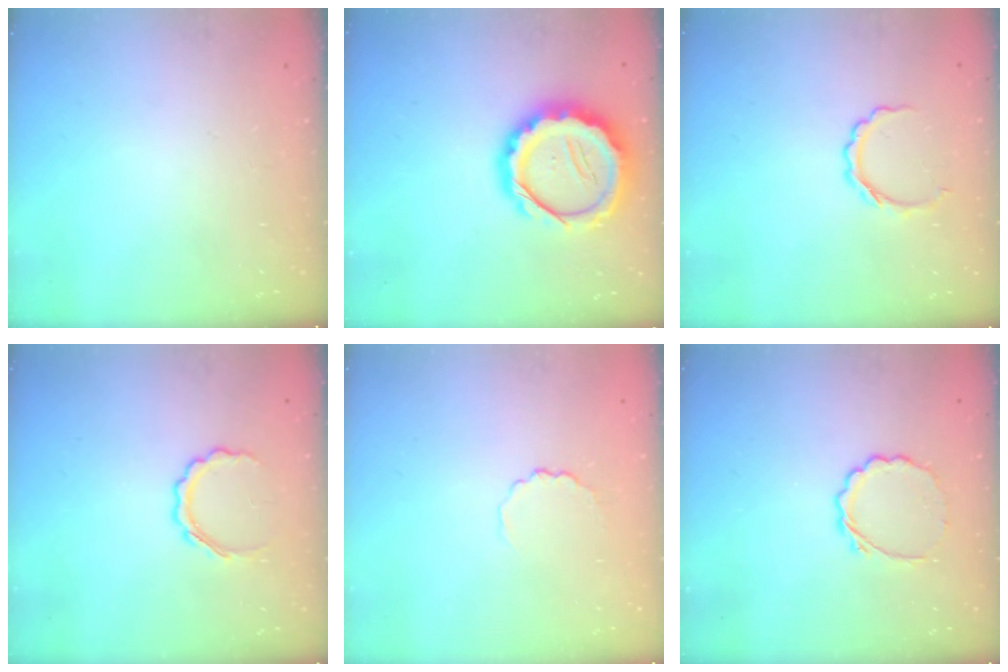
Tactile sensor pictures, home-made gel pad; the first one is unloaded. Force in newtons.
{"total": 15.6, "press": 15.5, "slide": 2.0}
{"total": 5.6, "press": 5.6, "slide": 0.5}
{"total": 6.4, "press": 6.2, "slide": 1.5}
{"total": 2.8, "press": 2.6, "slide": 1.1}
{"total": 4.2, "press": 4.0, "slide": 1.3}